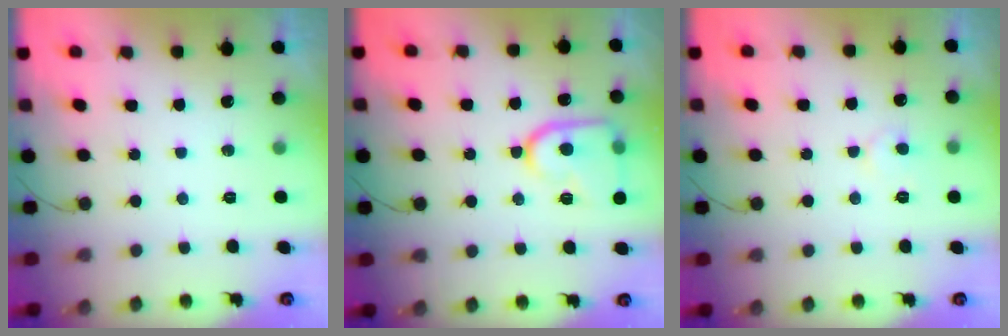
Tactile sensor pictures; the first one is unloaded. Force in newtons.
{"total": 14.6, "press": 14.5, "slide": 1.3}
{"total": 4.1, "press": 4.1, "slide": 0.3}